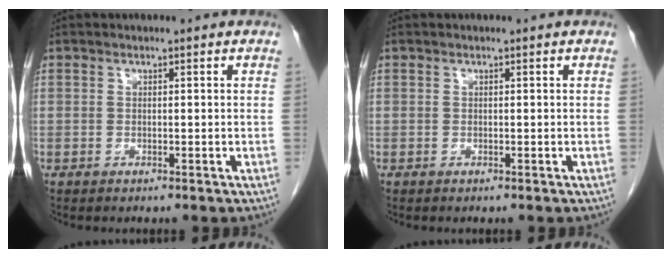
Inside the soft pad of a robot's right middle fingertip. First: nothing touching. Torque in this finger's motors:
{"motor_torque": [-0.01, 0.01, 0.00, 0.01]}